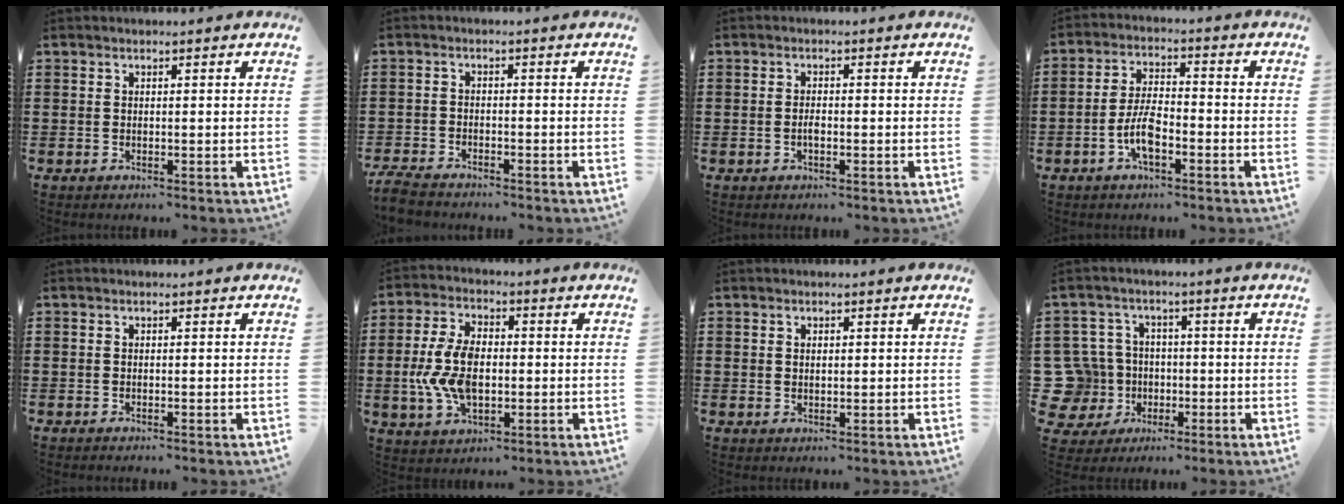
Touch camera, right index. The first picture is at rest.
{"total": 2.8, "force": [-2.7, 0.5, 0.5], "torque": [-0.026, -0.001, -0.060]}
{"total": 1.4, "force": [-0.4, 0.6, 1.2], "torque": [-0.024, -0.001, -0.008]}
{"total": 6.3, "force": [-2.5, 2.5, 5.2], "torque": [-0.121, 0.000, -0.054]}
{"total": 0.0}
{"total": 9.5, "force": [-0.9, 5.6, 7.6], "torque": [-0.186, 0.002, -0.023]}
{"total": 0.8, "force": [0.3, 0.5, 0.5], "torque": [-0.011, 0.004, 0.006]}
{"total": 9.3, "force": [-1.4, 8.7, 3.0], "torque": [-0.130, 0.008, -0.026]}